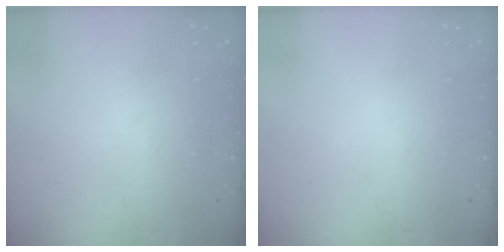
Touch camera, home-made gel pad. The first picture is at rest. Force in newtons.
{"total": 0.0}